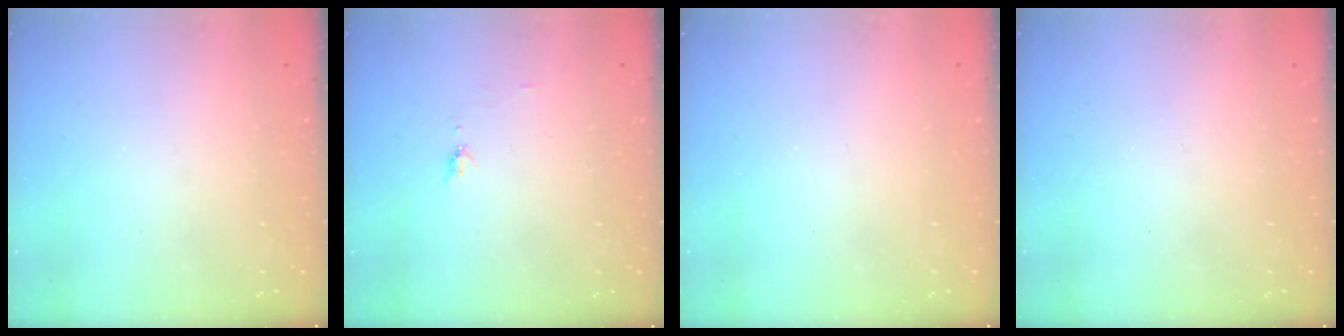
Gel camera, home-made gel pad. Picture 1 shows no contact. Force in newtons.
{"total": 4.8, "press": 4.7, "slide": 0.6}
{"total": 0.0}
{"total": 0.0}